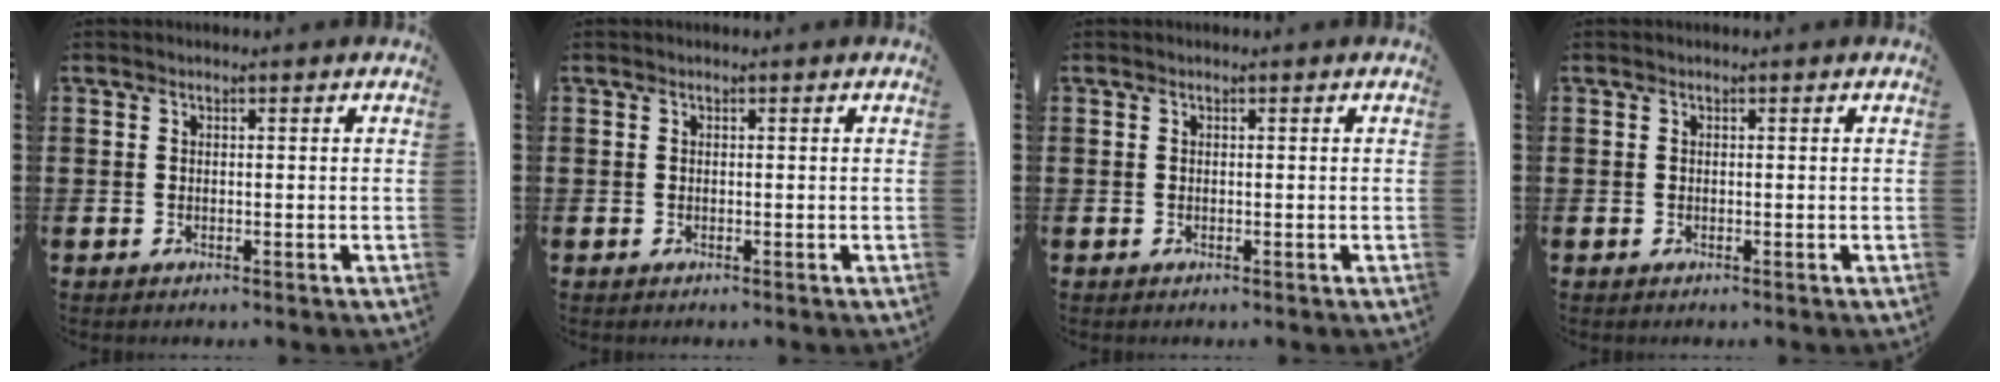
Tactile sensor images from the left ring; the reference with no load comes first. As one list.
[{"total": 0.0}, {"total": 0.0}, {"total": 0.0}]